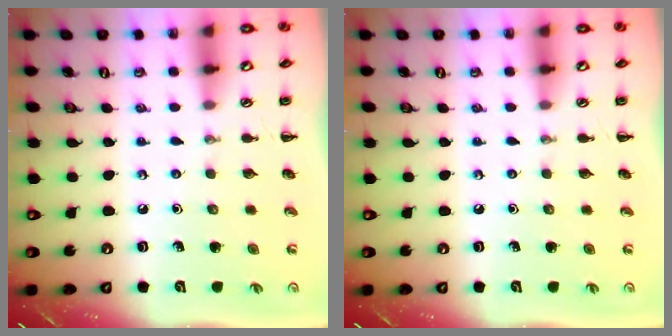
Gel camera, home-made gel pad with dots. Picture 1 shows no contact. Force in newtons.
{"total": 0.0}